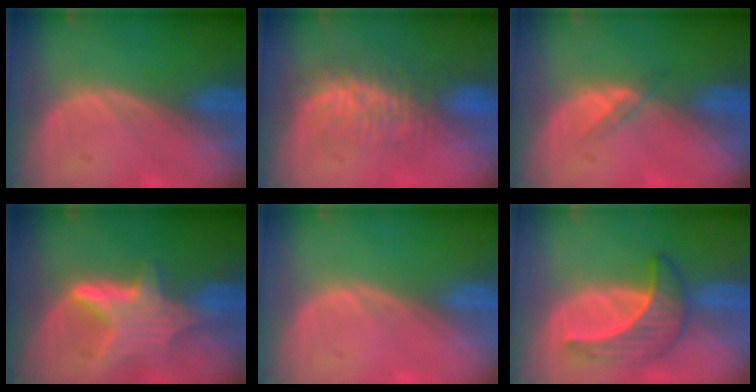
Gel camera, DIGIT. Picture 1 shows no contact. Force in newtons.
{"total": 7.5, "press": 7.3, "slide": 1.7}
{"total": 1.8, "press": 1.4, "slide": 1.0}
{"total": 6.7, "press": 6.5, "slide": 1.7}
{"total": 0.0}
{"total": 6.9, "press": 6.2, "slide": 3.0}